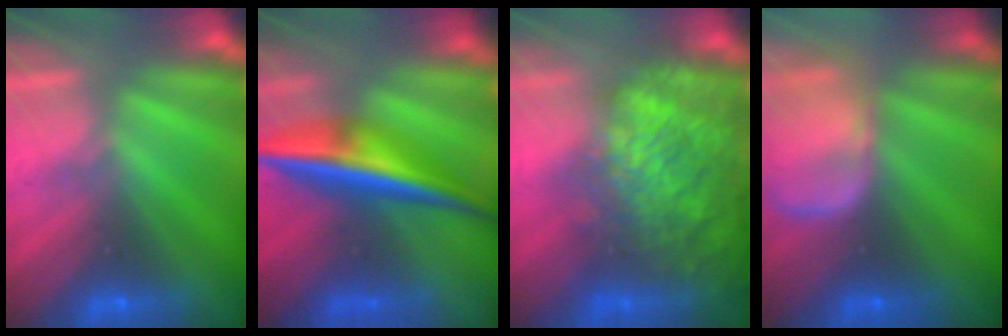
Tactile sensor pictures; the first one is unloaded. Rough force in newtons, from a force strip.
{"total": 7.6}
{"total": 8.9}
{"total": 6.1}